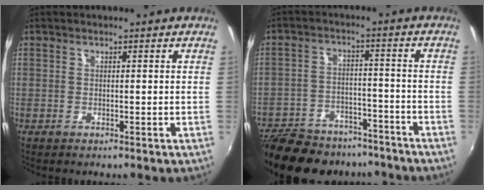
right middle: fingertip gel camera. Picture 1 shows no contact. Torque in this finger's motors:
{"motor_torque": [0.94, -1.20, 0.51, 0.13]}